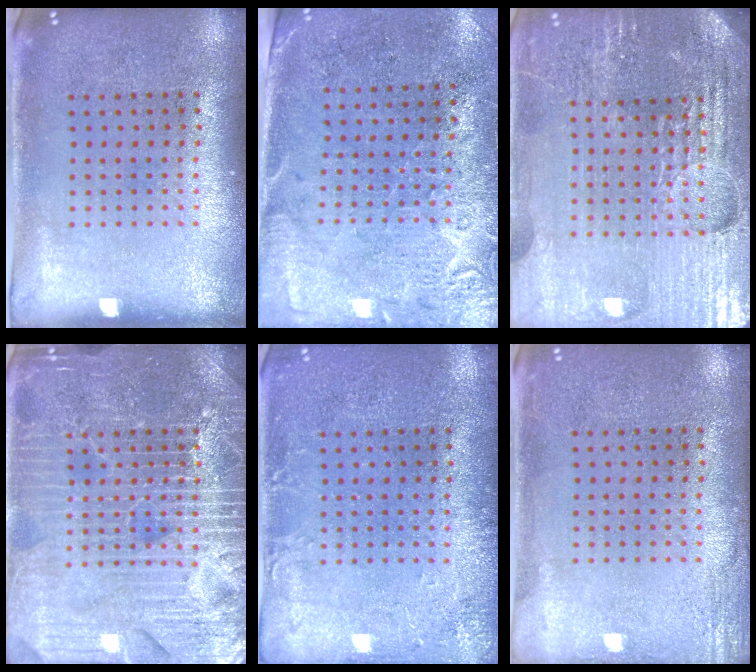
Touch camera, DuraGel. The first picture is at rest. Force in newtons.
{"total": 2.7, "press": 2.4, "slide": 1.2}
{"total": 5.3, "press": 4.8, "slide": 2.1}
{"total": 7.1, "press": 7.1, "slide": 1.0}
{"total": 2.1, "press": 2.1, "slide": 0.1}
{"total": 1.9, "press": 1.9, "slide": 0.2}